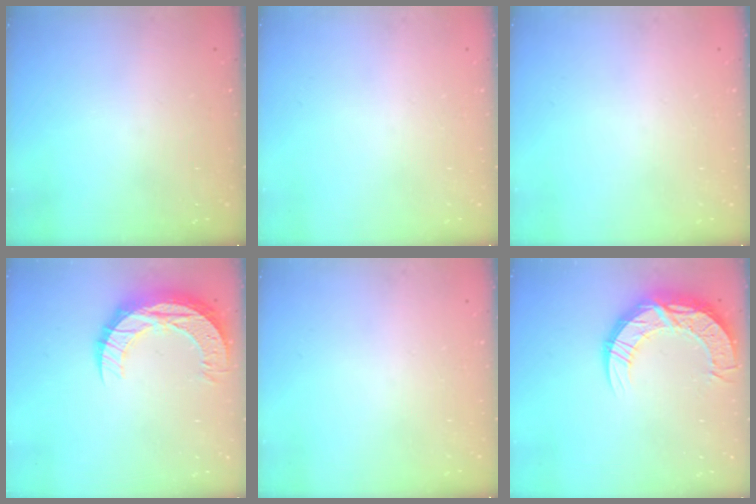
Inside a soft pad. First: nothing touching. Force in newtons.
{"total": 0.0}
{"total": 0.0}
{"total": 12.7, "press": 12.7, "slide": 0.9}
{"total": 0.0}
{"total": 15.3, "press": 15.3, "slide": 1.0}